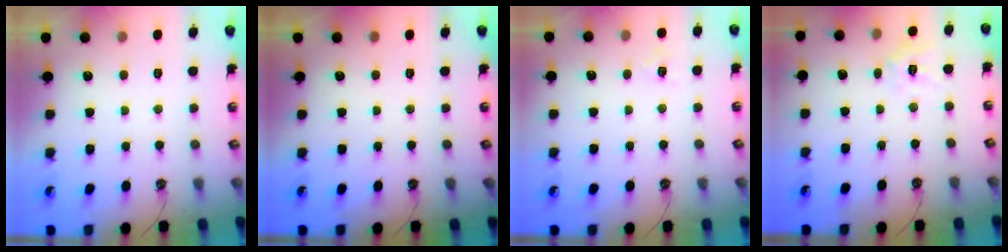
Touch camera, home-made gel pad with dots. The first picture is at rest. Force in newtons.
{"total": 0.0}
{"total": 5.6, "press": 5.6, "slide": 0.6}
{"total": 9.0, "press": 9.0, "slide": 0.5}